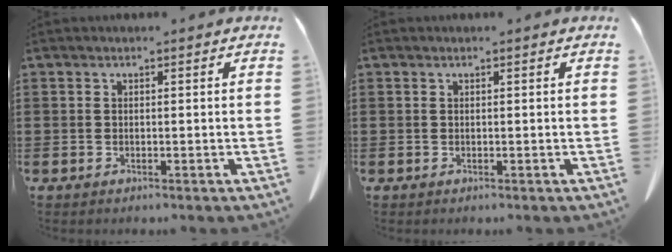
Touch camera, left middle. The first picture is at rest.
{"total": 0.0}